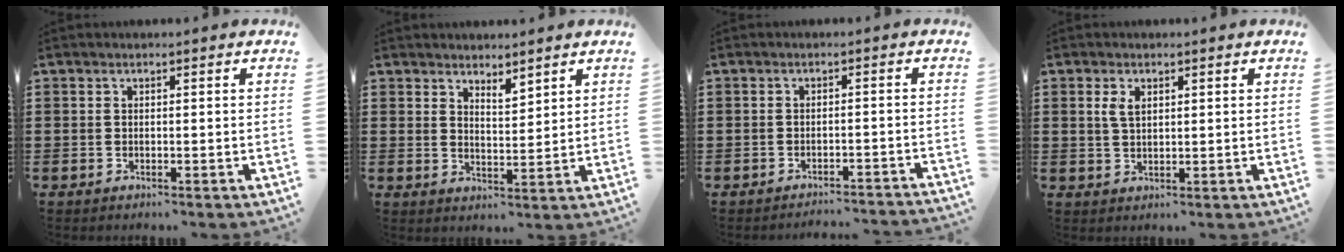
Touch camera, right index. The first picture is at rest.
{"total": 3.1, "force": [3.0, 0.6, 0.0], "torque": [-0.008, -0.003, 0.058]}
{"total": 2.2, "force": [-2.2, -0.1, 0.1], "torque": [-0.006, 0.000, -0.047]}
{"total": 2.5, "force": [1.0, 1.3, 1.9], "torque": [-0.043, 0.005, 0.017]}